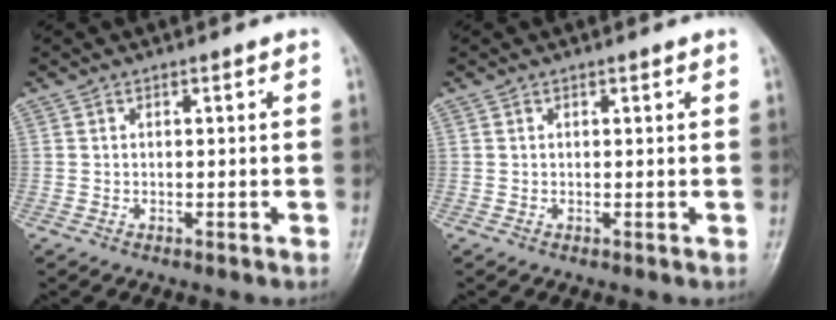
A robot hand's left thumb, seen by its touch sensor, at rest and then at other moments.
{"total": 0.6, "force": [0.5, 0.1, 0.4], "torque": [-0.006, 0.000, 0.005]}